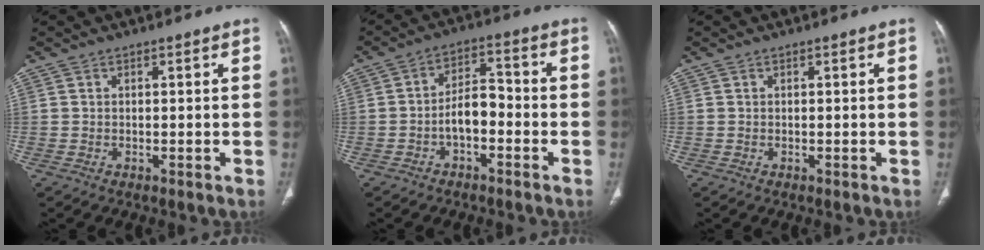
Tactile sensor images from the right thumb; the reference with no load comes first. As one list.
[{"total": 6.4, "force": [-2.3, 3.5, 4.8], "torque": [-0.071, 0.038, -0.046]}, {"total": 0.0}]